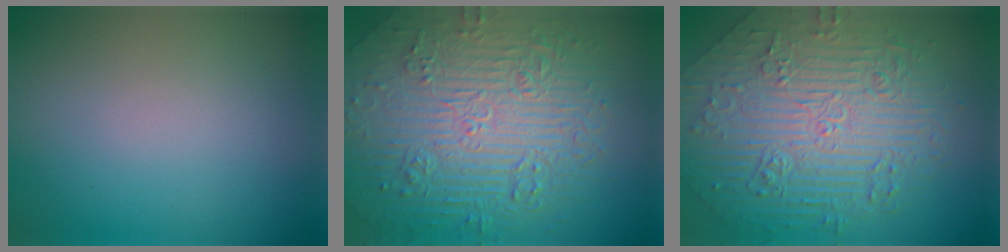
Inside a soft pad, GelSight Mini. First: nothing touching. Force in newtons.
{"total": 11.0, "press": 7.3, "slide": 8.3}
{"total": 8.4, "press": 6.7, "slide": 5.1}